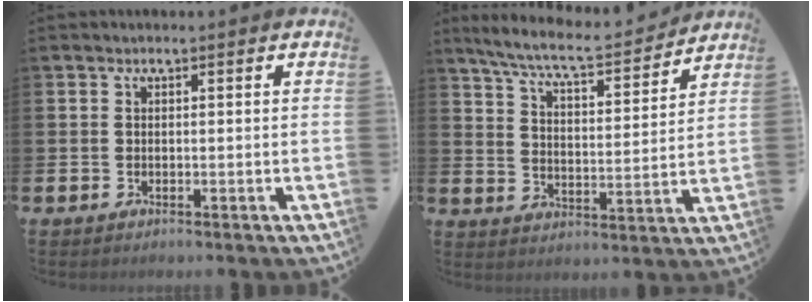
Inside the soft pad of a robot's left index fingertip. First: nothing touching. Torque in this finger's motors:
{"motor_torque": [0.52, -0.72, 0.10, 0.07]}